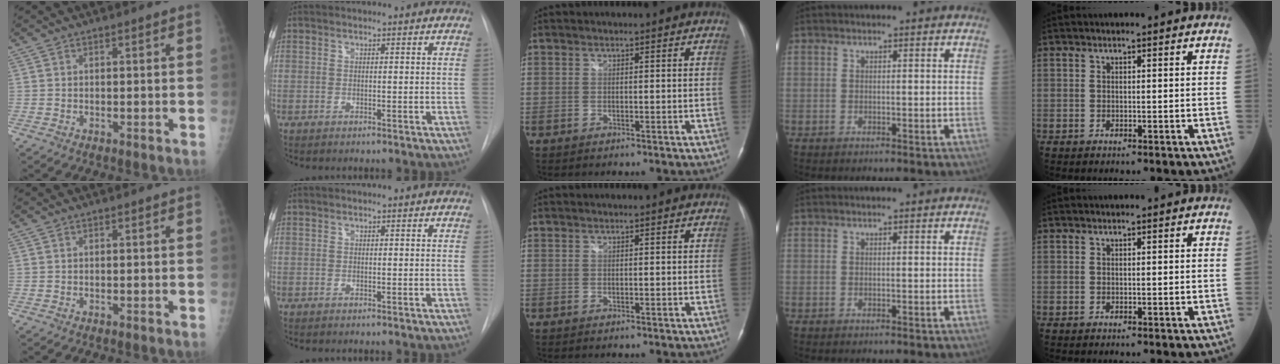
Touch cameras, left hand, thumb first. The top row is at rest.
{}